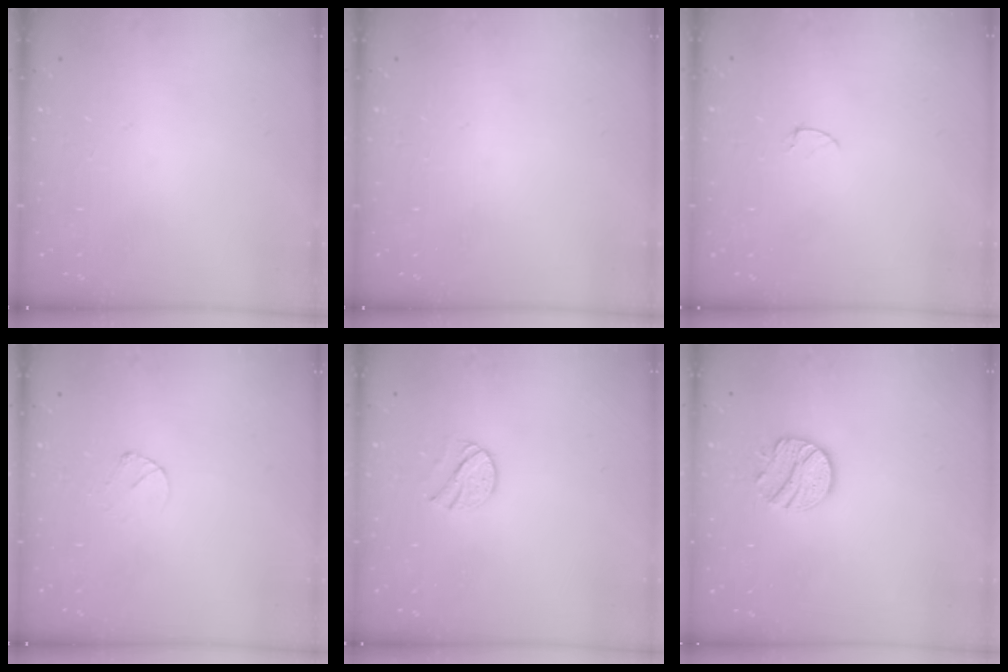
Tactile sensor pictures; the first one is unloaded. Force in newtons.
{"total": 0.0}
{"total": 2.9, "press": 2.9, "slide": 0.3}
{"total": 3.0, "press": 3.0, "slide": 0.3}
{"total": 7.6, "press": 7.6, "slide": 0.4}
{"total": 9.8, "press": 9.8, "slide": 0.7}